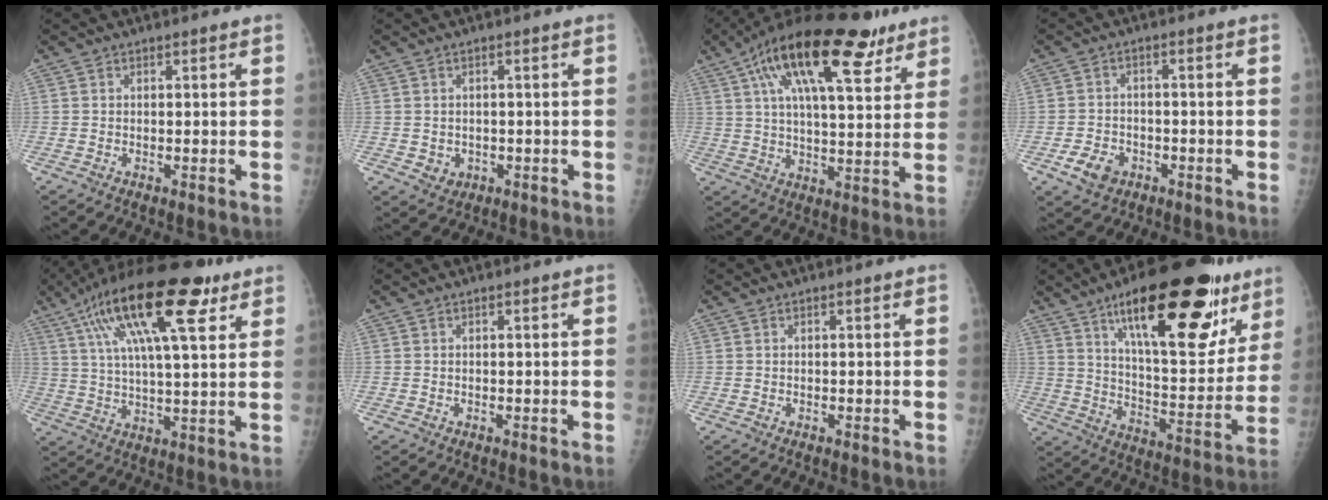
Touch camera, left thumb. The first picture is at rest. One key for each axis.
{"total": 2.8, "fx": -0.5, "fy": 2.5, "fz": 1.2, "tx": -0.005, "ty": 0.001, "tz": 0.003}
{"total": 21.8, "fx": 12.0, "fy": 7.8, "fz": 16.4, "tx": -0.256, "ty": -0.014, "tz": 0.195}
{"total": 5.3, "fx": -2.6, "fy": 3.9, "fz": 2.5, "tx": -0.035, "ty": 0.013, "tz": -0.039}
{"total": 21.9, "fx": 10.6, "fy": 6.9, "fz": 17.8, "tx": -0.302, "ty": -0.001, "tz": 0.173}
{"total": 0.0}
{"total": 0.0}
{"total": 28.0, "fx": 15.7, "fy": 10.0, "fz": 21.0, "tx": -0.268, "ty": -0.045, "tz": 0.243}